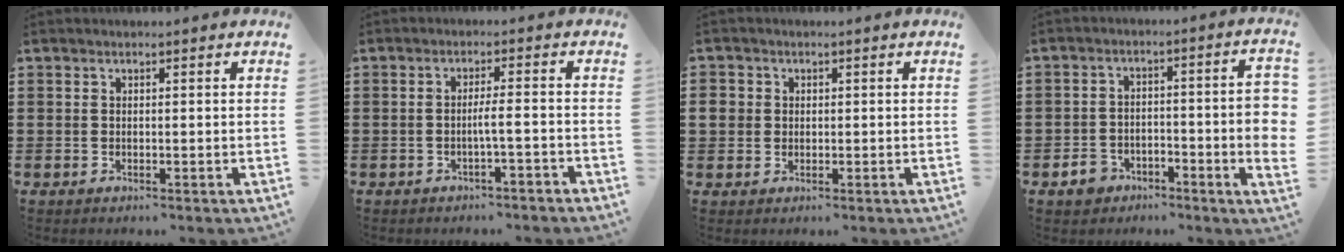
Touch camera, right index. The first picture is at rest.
{"total": 2.5, "force": [-1.6, 0.1, 1.9], "torque": [-0.039, 0.000, -0.033]}
{"total": 2.4, "force": [0.3, 2.2, 0.7], "torque": [-0.023, 0.007, 0.003]}
{"total": 6.0, "force": [-2.7, 2.4, 4.8], "torque": [-0.084, 0.010, -0.050]}